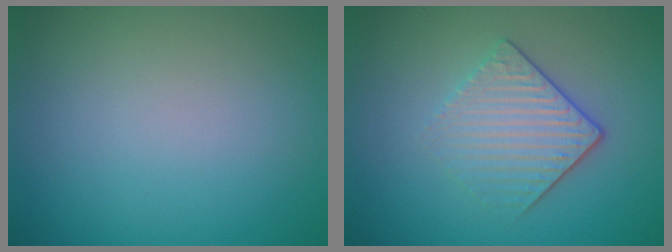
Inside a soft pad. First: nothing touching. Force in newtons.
{"total": 3.9, "press": 3.1, "slide": 2.3}